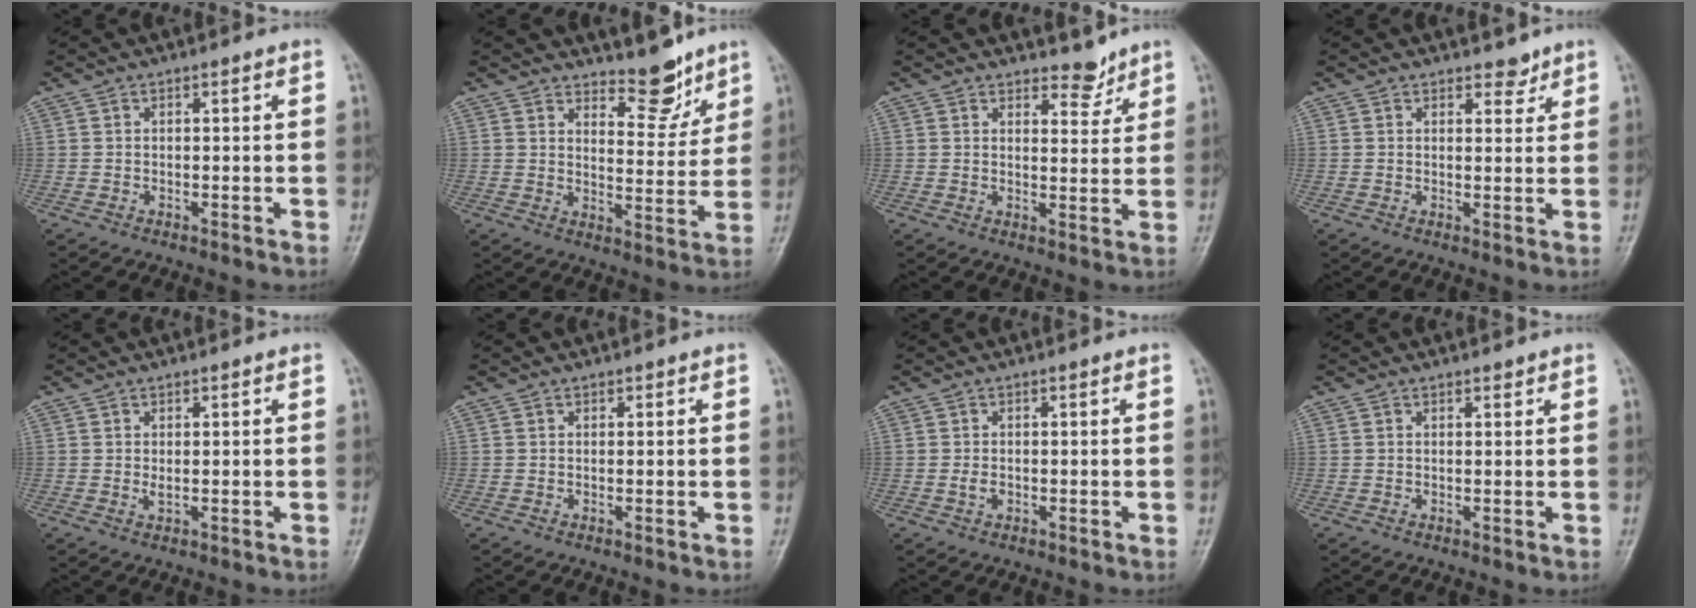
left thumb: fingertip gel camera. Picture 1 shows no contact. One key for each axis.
{"total": 7.5, "fx": 6.2, "fy": 2.8, "fz": 3.0, "tx": -0.016, "ty": -0.055, "tz": 0.100}
{"total": 4.0, "fx": 3.5, "fy": 1.7, "fz": 0.9, "tx": 0.010, "ty": -0.029, "tz": 0.052}
{"total": 2.6, "fx": 2.1, "fy": 1.3, "fz": 0.7, "tx": 0.007, "ty": -0.015, "tz": 0.028}
{"total": 1.2, "fx": 0.6, "fy": 0.5, "fz": 0.9, "tx": -0.014, "ty": -0.006, "tz": 0.013}
{"total": 0.5, "fx": 0.5, "fy": 0.3, "fz": 0.0, "tx": 0.000, "ty": -0.003, "tz": 0.005}
{"total": 1.3, "fx": 0.0, "fy": 0.9, "fz": 0.9, "tx": -0.016, "ty": -0.001, "tz": 0.002}
{"total": 1.0, "fx": 0.9, "fy": 0.4, "fz": 0.2, "tx": -0.001, "ty": -0.007, "tz": 0.012}